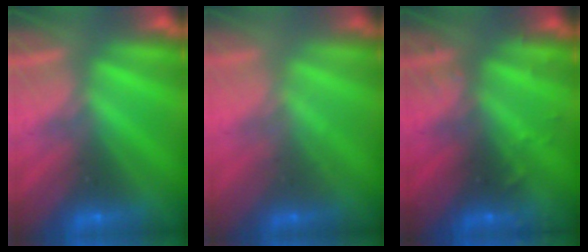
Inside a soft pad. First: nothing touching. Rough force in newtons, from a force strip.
{"total": 2.2}
{"total": 2.9}